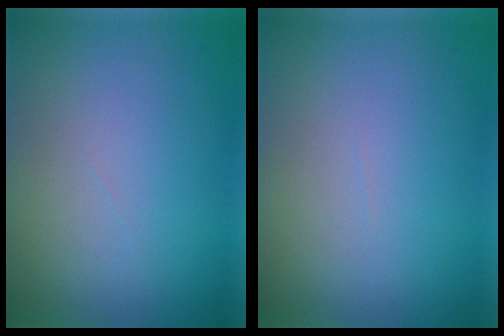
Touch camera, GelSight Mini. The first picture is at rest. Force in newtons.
{"total": 0.0}